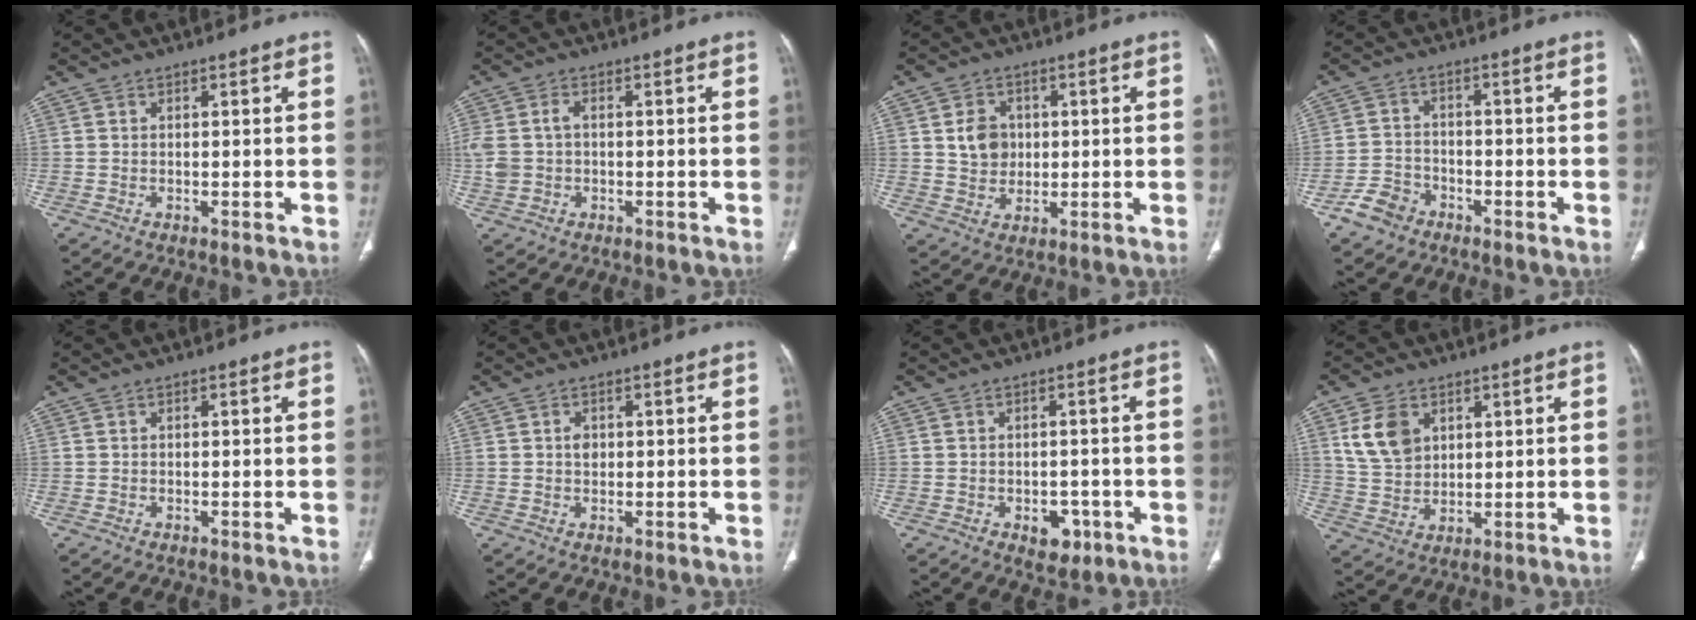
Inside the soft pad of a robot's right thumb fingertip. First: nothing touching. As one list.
[{"total": 5.2, "force": [0.1, 3.6, 3.7], "torque": [-0.095, 0.016, 0.005]}, {"total": 6.3, "force": [1.1, 5.3, 3.2], "torque": [-0.031, -0.004, 0.020]}, {"total": 5.2, "force": [-3.3, 3.7, 1.4], "torque": [-0.018, 0.026, -0.062]}, {"total": 0.0}, {"total": 2.0, "force": [0.3, 1.5, 1.2], "torque": [-0.013, 0.001, 0.006]}, {"total": 4.7, "force": [-2.0, 3.1, 2.8], "torque": [-0.018, 0.008, -0.020]}, {"total": 8.5, "force": [3.4, 6.1, 4.8], "torque": [-0.073, -0.011, 0.075]}]